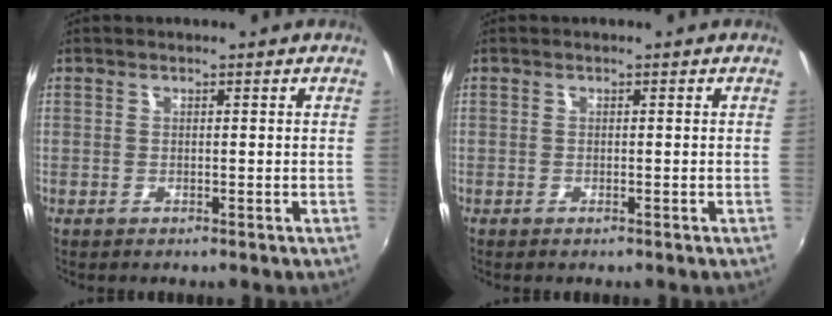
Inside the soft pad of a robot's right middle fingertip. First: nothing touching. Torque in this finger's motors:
{"motor_torque": [0.22, -1.06, -0.42, -0.07]}